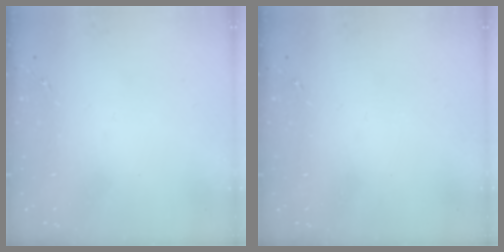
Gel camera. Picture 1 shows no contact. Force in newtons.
{"total": 0.0}